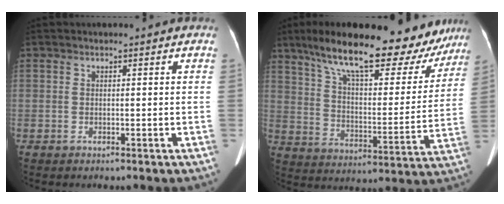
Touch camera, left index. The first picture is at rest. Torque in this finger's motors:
{"motor_torque": [1.10, -1.04, 0.34, 0.21]}